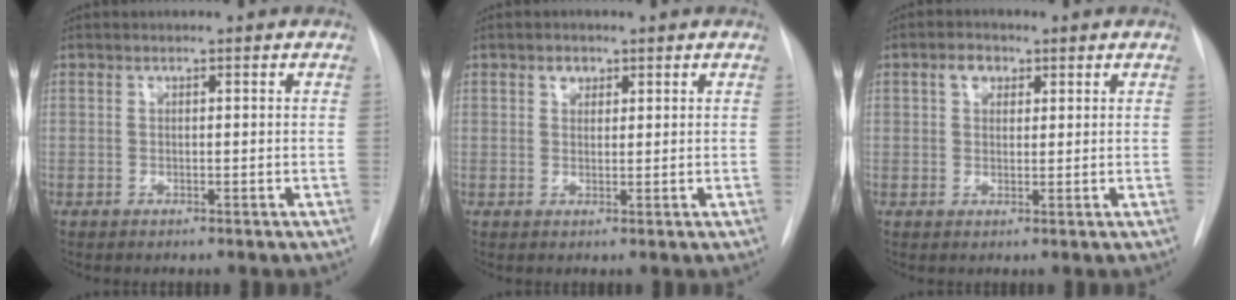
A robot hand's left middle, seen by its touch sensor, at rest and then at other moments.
{"total": 1.7, "force": [0.9, 1.2, 0.6], "torque": [-0.007, 0.002, 0.014]}
{"total": 2.8, "force": [1.3, 2.0, 1.5], "torque": [-0.028, 0.011, 0.022]}